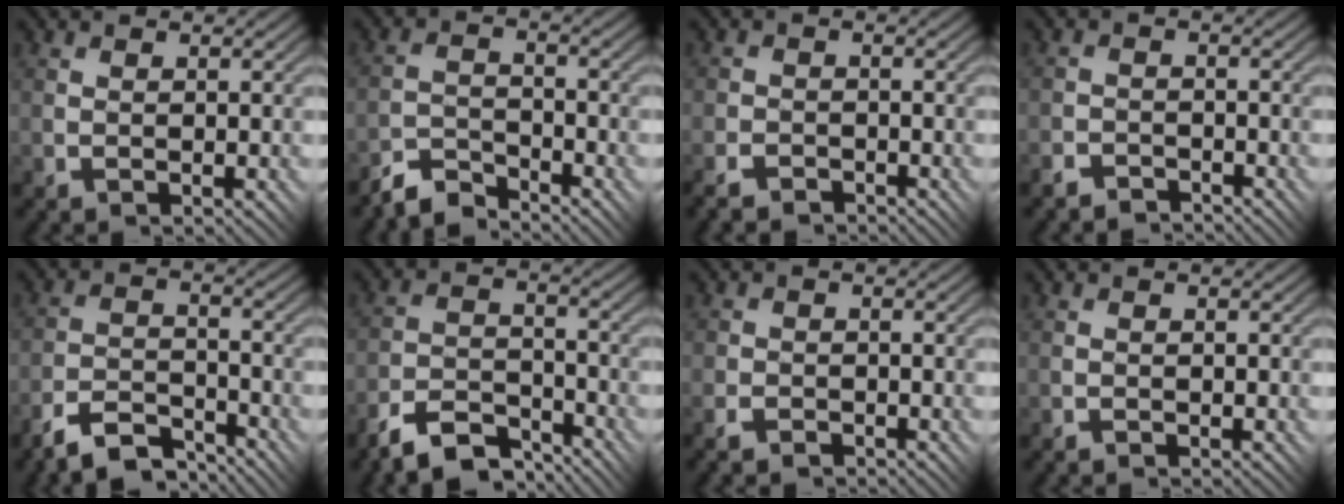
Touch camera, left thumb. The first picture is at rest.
{"total": 4.2, "force": [-3.9, 1.0, 1.1], "torque": [-0.017, 0.003, -0.084]}
{"total": 3.0, "force": [-2.5, 1.3, 0.8], "torque": [-0.017, 0.003, -0.051]}
{"total": 2.5, "force": [-2.4, 0.5, 0.1], "torque": [0.006, 0.006, -0.050]}
{"total": 6.1, "force": [-5.4, 1.5, 2.5], "torque": [-0.042, 0.001, -0.111]}
{"total": 7.3, "force": [-6.1, 2.5, 3.2], "torque": [-0.056, -0.001, -0.120]}
{"total": 2.5, "force": [-1.9, 1.4, 0.9], "torque": [-0.020, 0.005, -0.037]}
{"total": 0.0}